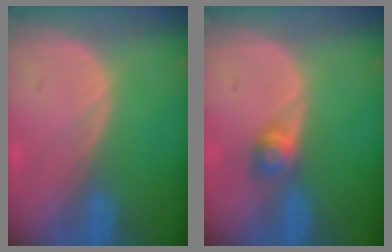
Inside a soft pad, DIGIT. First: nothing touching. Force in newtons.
{"total": 2.8, "press": 2.6, "slide": 1.2}